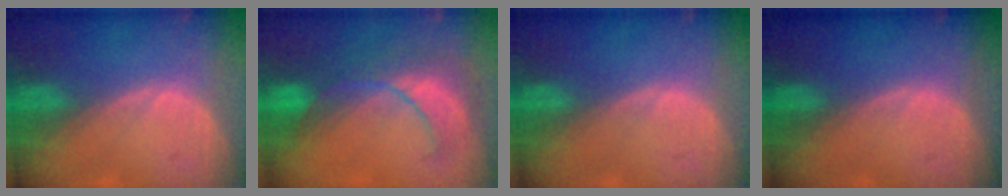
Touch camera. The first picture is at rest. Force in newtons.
{"total": 8.1, "press": 8.0, "slide": 0.8}
{"total": 0.0}
{"total": 0.0}